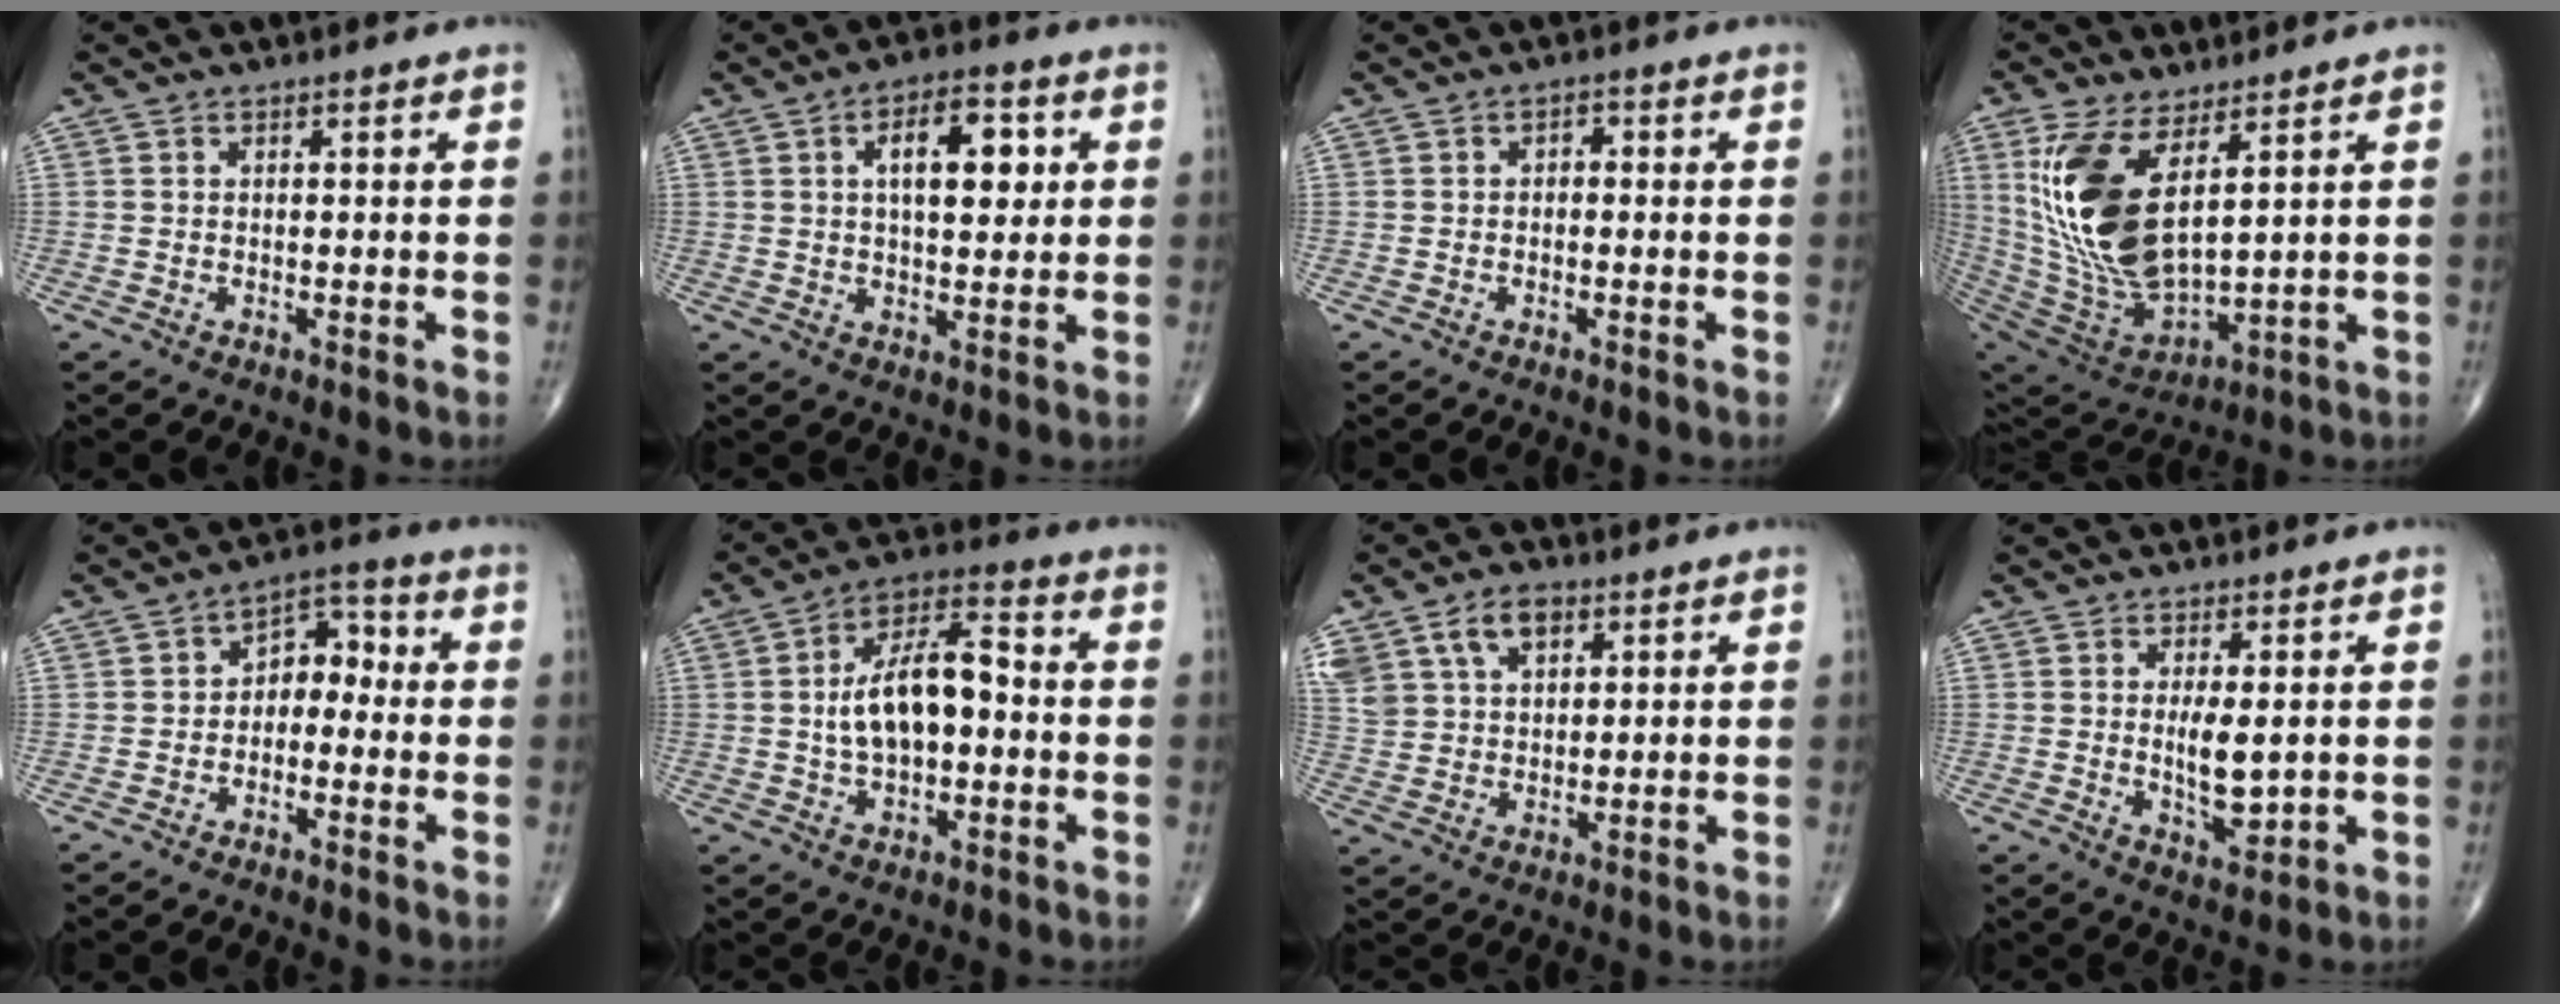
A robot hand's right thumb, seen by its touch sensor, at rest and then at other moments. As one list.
[{"total": 10.1, "force": [2.6, 4.9, 8.4], "torque": [-0.101, 0.000, 0.036]}, {"total": 1.3, "force": [-0.2, 0.9, 0.9], "torque": [-0.002, 0.006, -0.010]}, {"total": 19.0, "force": [6.1, 8.6, 15.9], "torque": [-0.318, -0.037, 0.134]}, {"total": 6.1, "force": [-1.2, 4.3, 4.2], "torque": [-0.033, 0.039, -0.037]}, {"total": 13.0, "force": [-0.3, 6.6, 11.2], "torque": [-0.185, 0.033, -0.011]}, {"total": 10.0, "force": [4.9, 6.7, 5.5], "torque": [-0.104, -0.004, 0.097]}, {"total": 6.2, "force": [0.4, 2.3, 5.8], "torque": [-0.094, -0.016, 0.014]}]